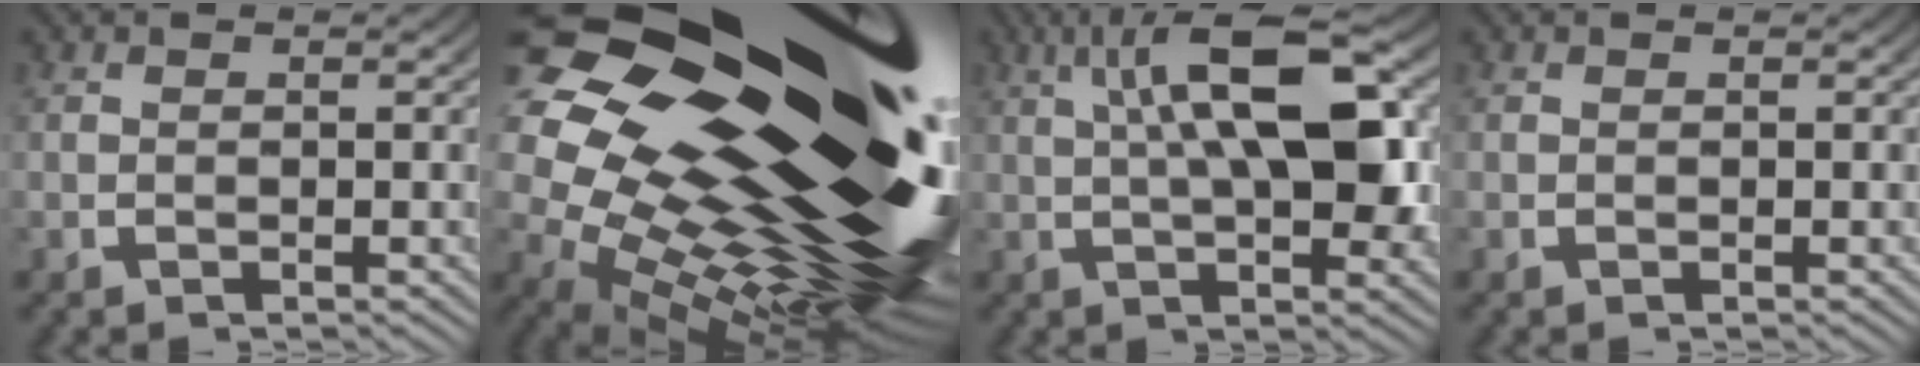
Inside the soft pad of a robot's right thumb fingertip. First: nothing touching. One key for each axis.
{"total": 42.6, "fx": -1.4, "fy": 26.2, "fz": 33.5, "tx": -0.510, "ty": -0.093, "tz": 0.016}
{"total": 10.3, "fx": 2.2, "fy": 4.2, "fz": 9.1, "tx": -0.133, "ty": 0.000, "tz": 0.034}
{"total": 0.0}